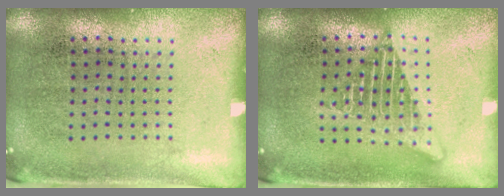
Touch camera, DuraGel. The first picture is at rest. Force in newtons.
{"total": 2.4, "press": 2.4, "slide": 0.2}